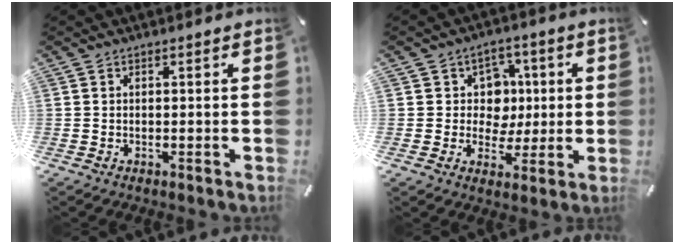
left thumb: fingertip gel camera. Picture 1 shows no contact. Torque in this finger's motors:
{"motor_torque": [0.56, 0.94, 0.19, -0.44, 0.11]}